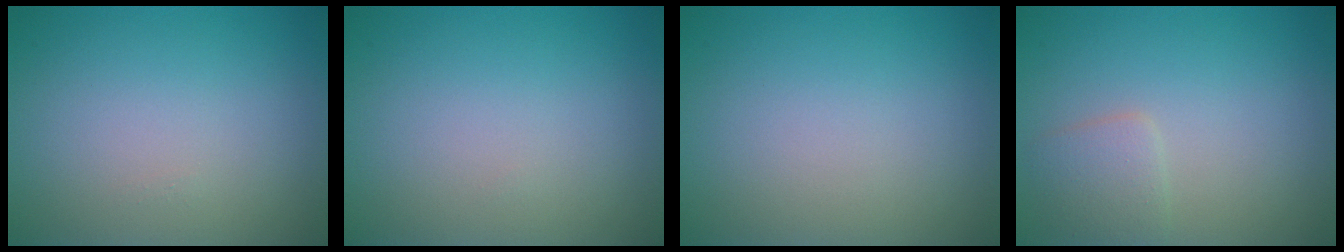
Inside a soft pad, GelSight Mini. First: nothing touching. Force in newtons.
{"total": 0.0}
{"total": 0.0}
{"total": 1.8, "press": 1.8, "slide": 0.0}